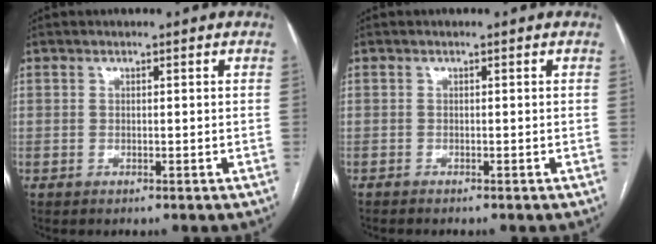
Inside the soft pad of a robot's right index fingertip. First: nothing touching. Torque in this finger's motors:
{"motor_torque": [0.01, 0.15, 0.08, 0.01]}